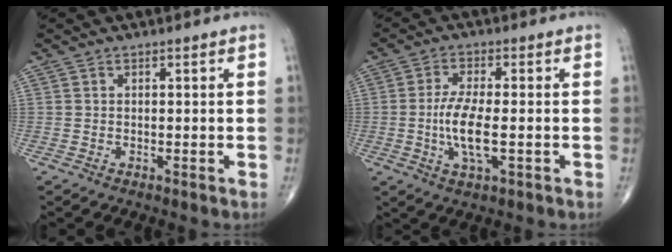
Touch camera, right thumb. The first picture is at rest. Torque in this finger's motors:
{"motor_torque": [1.84, 3.17, 0.98, 0.29, 0.26]}